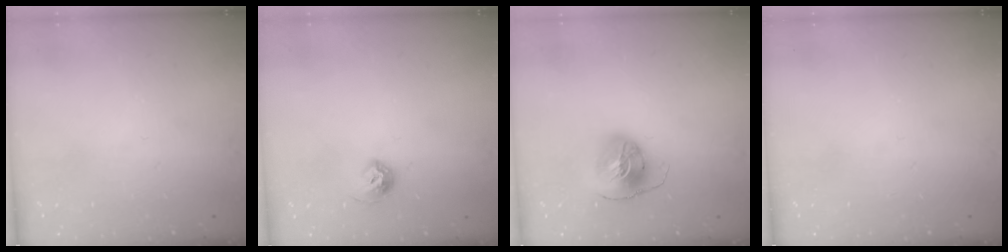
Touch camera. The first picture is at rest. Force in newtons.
{"total": 7.6, "press": 7.5, "slide": 1.1}
{"total": 8.6, "press": 8.6, "slide": 0.9}
{"total": 0.0}